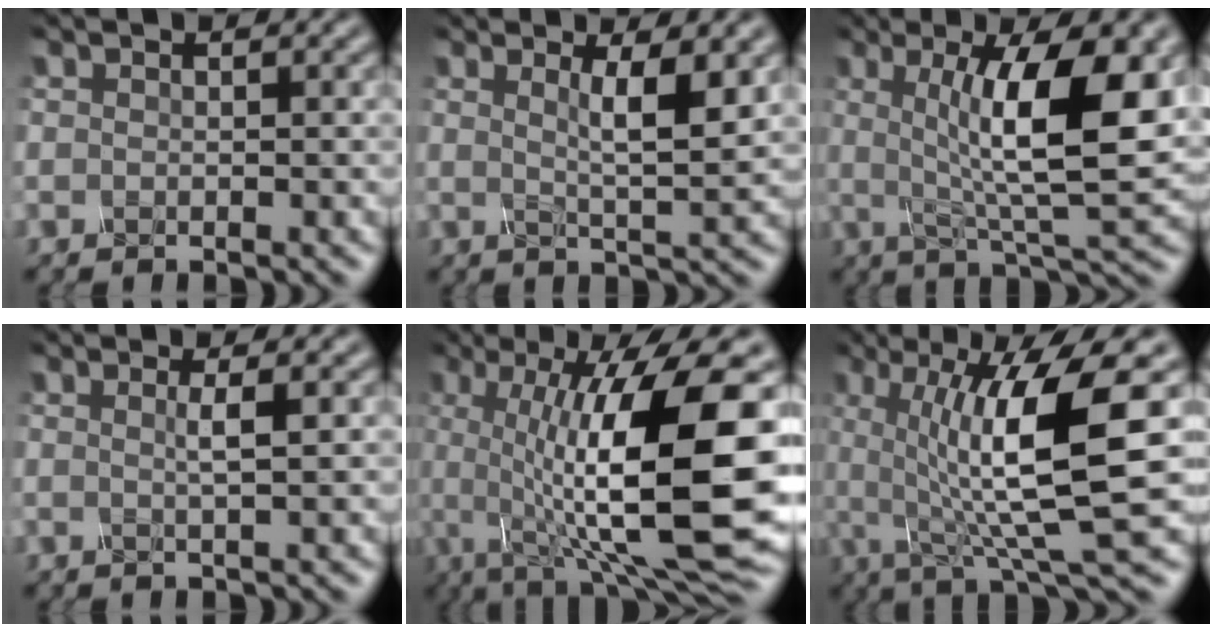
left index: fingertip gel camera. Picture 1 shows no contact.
{"total": 4.3, "force": [1.3, 0.8, 4.0], "torque": [-0.063, -0.007, 0.021]}
{"total": 10.3, "force": [1.6, 2.4, 9.9], "torque": [-0.143, -0.004, 0.030]}
{"total": 1.6, "force": [0.1, 0.4, 1.6], "torque": [-0.028, 0.001, -0.004]}
{"total": 16.0, "force": [-0.2, 4.5, 15.4], "torque": [-0.231, 0.005, 0.001]}
{"total": 11.5, "force": [0.9, 2.5, 11.2], "torque": [-0.169, -0.004, 0.018]}